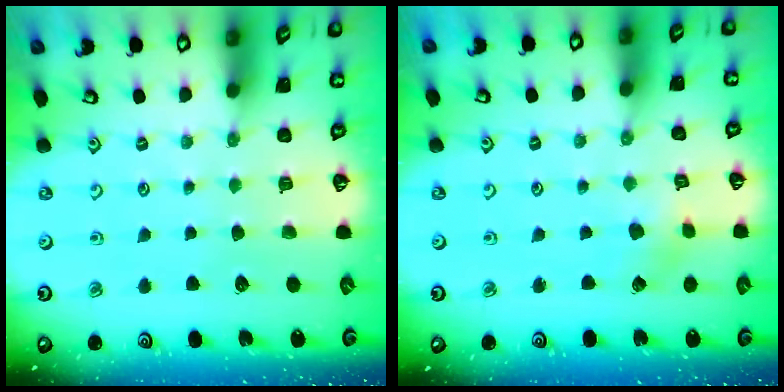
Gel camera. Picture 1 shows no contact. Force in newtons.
{"total": 2.9, "press": 2.9, "slide": 0.3}